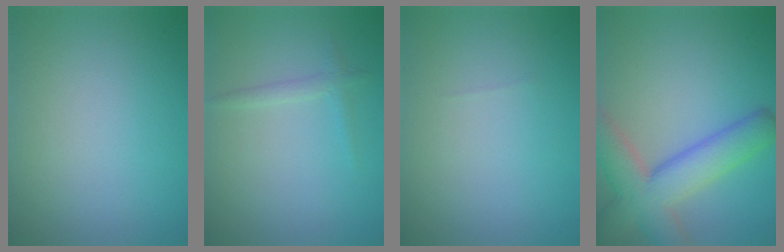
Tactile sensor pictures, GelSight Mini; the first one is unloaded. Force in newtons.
{"total": 1.2, "press": 1.2, "slide": 0.1}
{"total": 0.0}
{"total": 8.1, "press": 8.1, "slide": 0.7}